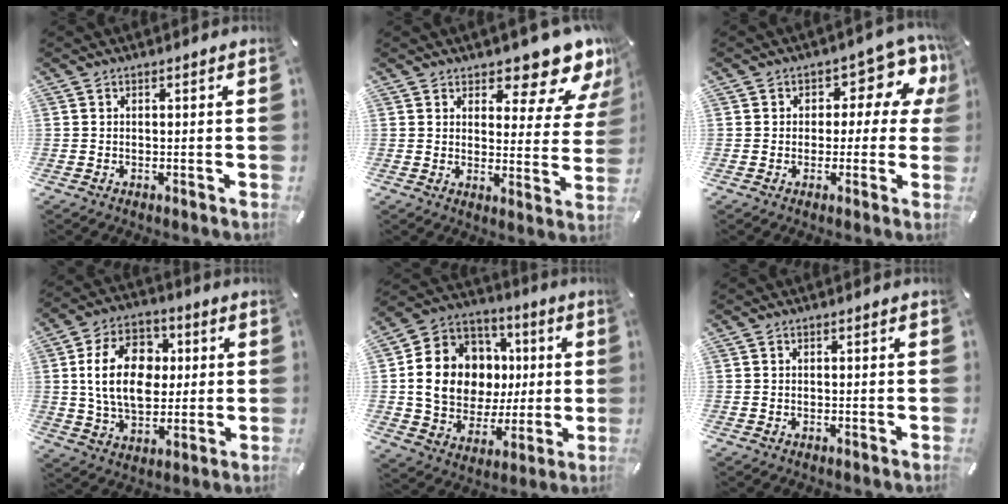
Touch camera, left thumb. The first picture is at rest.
{"total": 11.3, "force": [9.1, 4.0, 5.2], "torque": [-0.054, -0.084, 0.154]}
{"total": 9.8, "force": [3.2, 6.1, 7.0], "torque": [-0.078, -0.025, 0.053]}
{"total": 16.5, "force": [2.0, 12.0, 11.2], "torque": [-0.205, 0.015, 0.032]}
{"total": 16.3, "force": [0.9, 14.5, 7.4], "torque": [-0.144, -0.002, 0.026]}
{"total": 0.0}